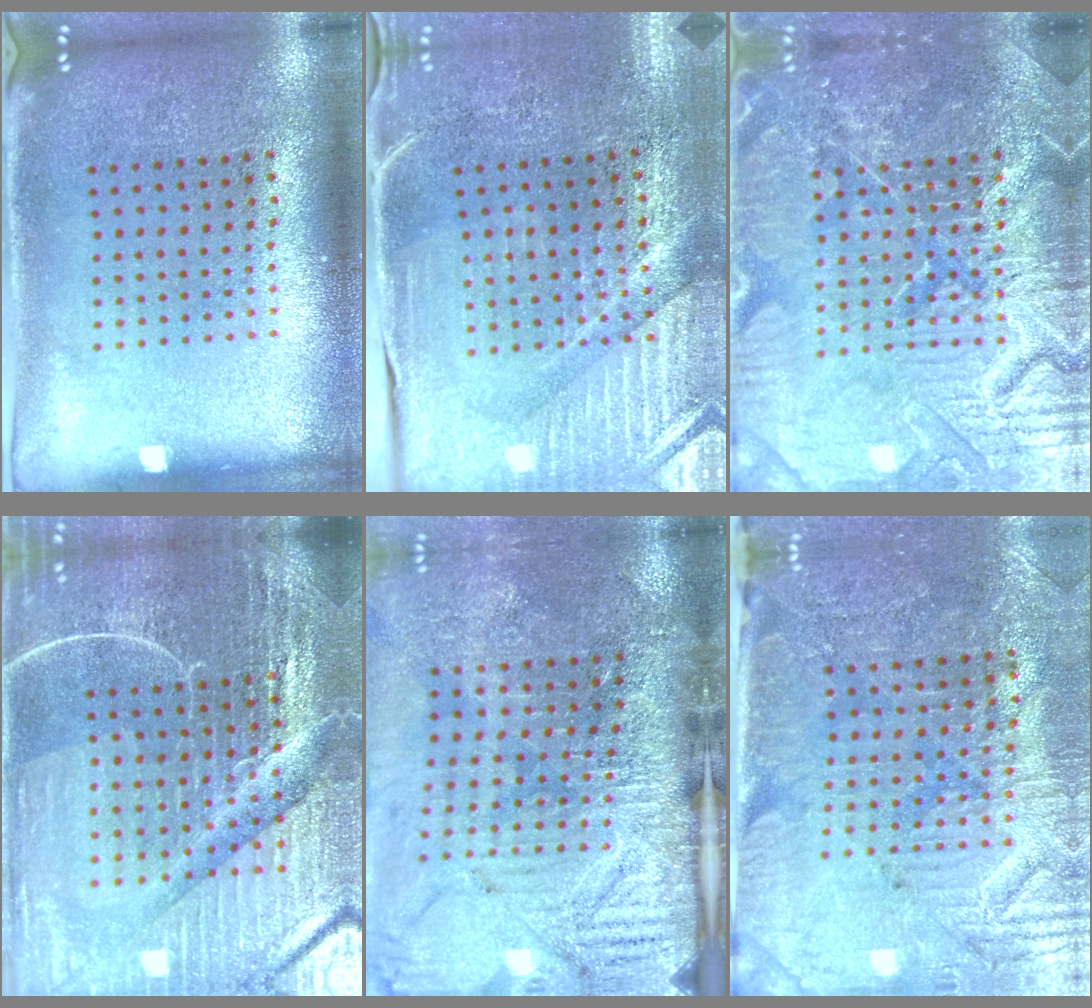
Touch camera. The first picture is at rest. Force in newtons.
{"total": 3.8, "press": 3.8, "slide": 0.5}
{"total": 7.9, "press": 7.8, "slide": 0.9}
{"total": 6.8, "press": 6.0, "slide": 3.2}
{"total": 4.4, "press": 3.8, "slide": 2.2}
{"total": 3.5, "press": 3.3, "slide": 1.2}